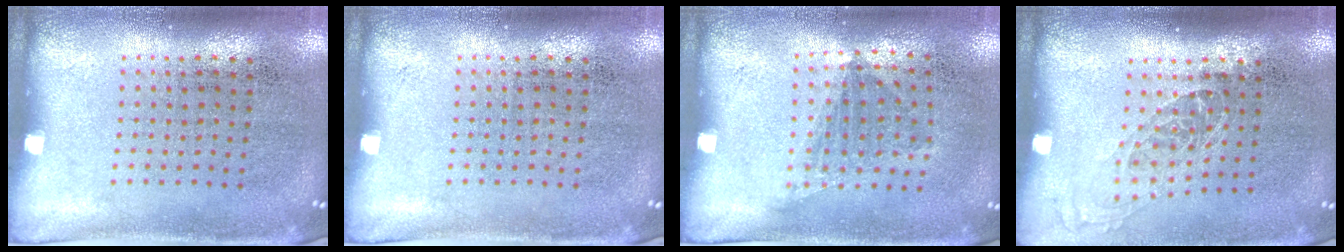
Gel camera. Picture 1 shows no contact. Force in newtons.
{"total": 0.0}
{"total": 1.1, "press": 0.8, "slide": 0.7}
{"total": 1.2, "press": 1.0, "slide": 0.7}